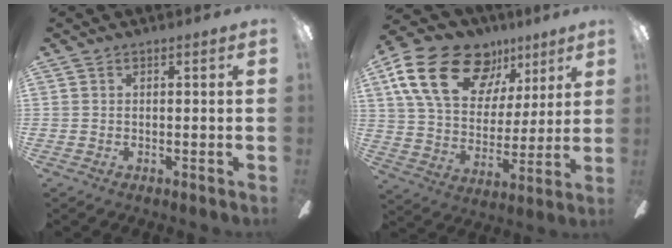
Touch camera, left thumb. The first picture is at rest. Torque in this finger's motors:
{"motor_torque": [0.38, 0.66, 1.76, -1.01, 0.35]}